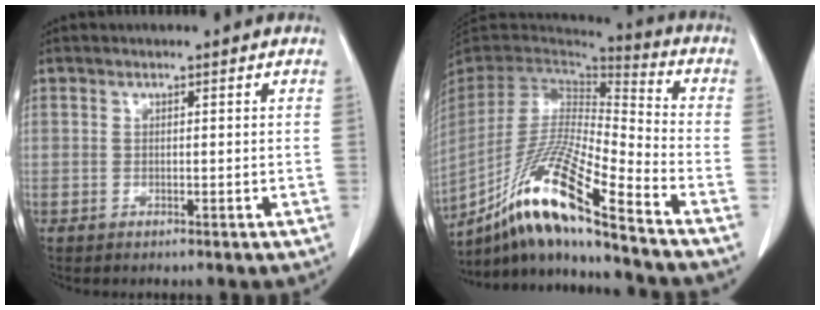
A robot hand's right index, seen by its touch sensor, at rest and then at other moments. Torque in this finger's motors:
{"motor_torque": [1.22, -0.92, 0.41, 0.21]}